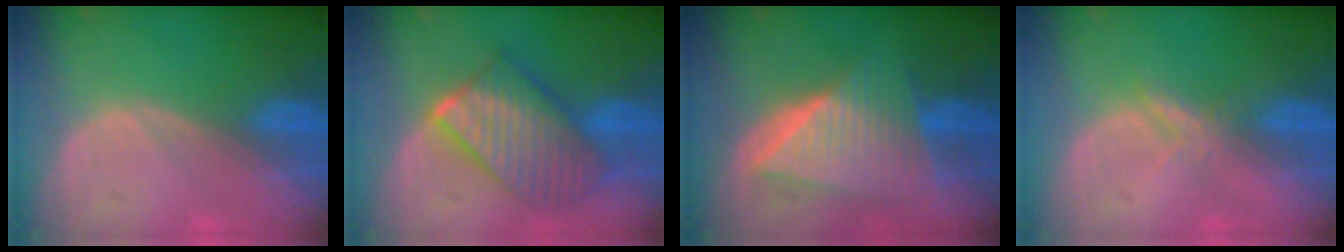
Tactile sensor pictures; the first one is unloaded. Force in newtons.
{"total": 10.2, "press": 10.2, "slide": 0.7}
{"total": 10.1, "press": 10.1, "slide": 0.6}
{"total": 1.7, "press": 1.7, "slide": 0.1}